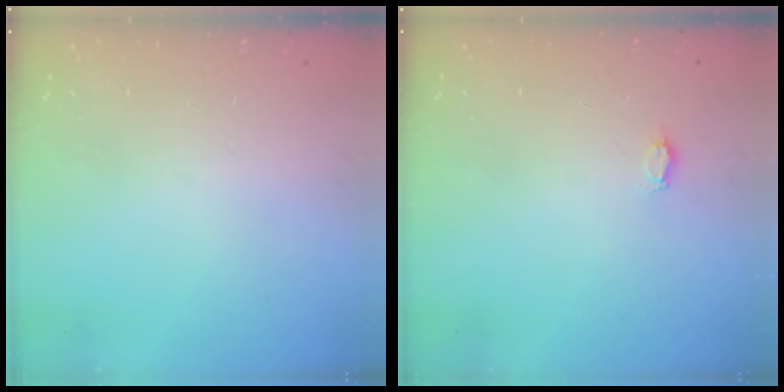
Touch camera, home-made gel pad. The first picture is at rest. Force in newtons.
{"total": 2.3, "press": 2.3, "slide": 0.3}